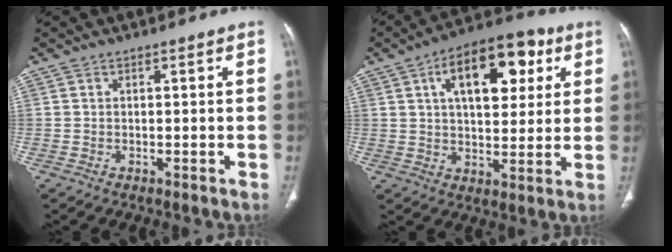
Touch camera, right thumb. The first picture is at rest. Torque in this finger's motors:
{"motor_torque": [0.59, 3.57, 1.21, -0.30, 0.11]}